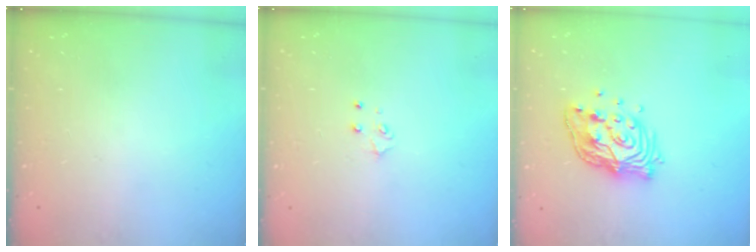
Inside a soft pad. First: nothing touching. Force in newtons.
{"total": 4.2, "press": 4.2, "slide": 0.4}
{"total": 14.4, "press": 14.3, "slide": 1.0}